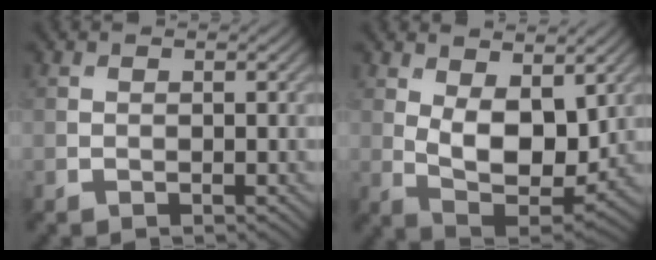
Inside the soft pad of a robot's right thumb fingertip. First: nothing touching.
{"total": 8.8, "force": [2.2, 4.8, 7.0], "torque": [-0.147, -0.015, 0.042]}